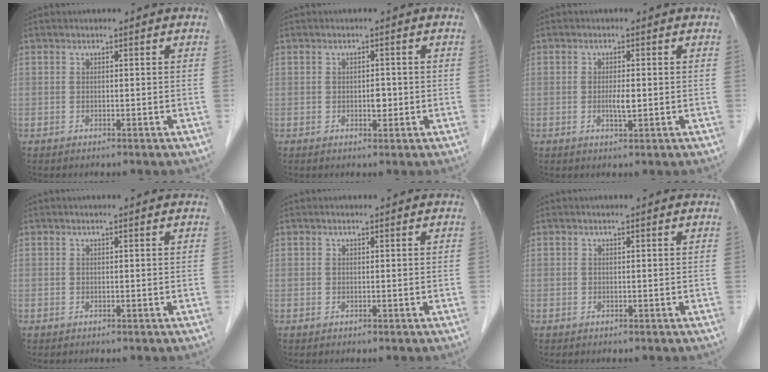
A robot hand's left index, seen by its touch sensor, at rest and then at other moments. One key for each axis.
{"total": 1.7, "fx": -0.3, "fy": 1.0, "fz": 1.4, "tx": -0.019, "ty": 0.002, "tz": -0.002}
{"total": 2.1, "fx": -0.2, "fy": 0.4, "fz": 2.1, "tx": -0.043, "ty": -0.001, "tz": -0.002}
{"total": 2.3, "fx": 2.1, "fy": -0.1, "fz": 0.9, "tx": -0.014, "ty": 0.012, "tz": 0.021}
{"total": 1.5, "fx": 1.4, "fy": 0.1, "fz": 0.6, "tx": -0.008, "ty": 0.014, "tz": 0.020}
{"total": 1.9, "fx": 1.7, "fy": -0.1, "fz": 0.7, "tx": -0.012, "ty": 0.009, "tz": 0.018}